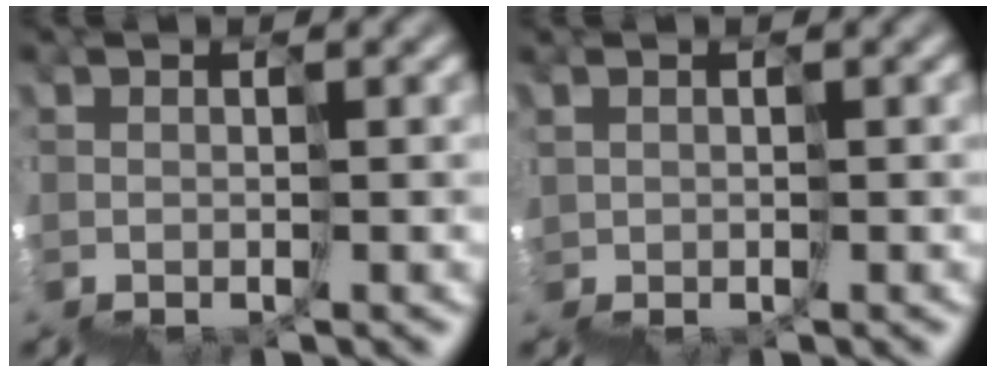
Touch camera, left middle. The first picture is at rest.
{"total": 1.0, "force": [0.4, 0.9, 0.3], "torque": [-0.011, -0.005, 0.011]}